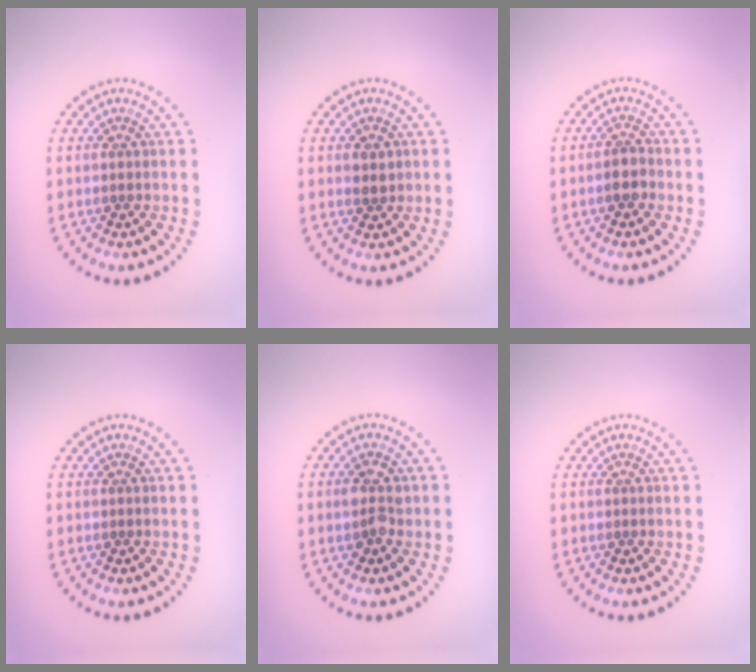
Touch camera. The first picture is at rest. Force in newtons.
{"total": 1.6, "press": 1.6, "slide": 0.3}
{"total": 1.9, "press": 1.8, "slide": 0.8}
{"total": 0.0}
{"total": 2.1, "press": 2.1, "slide": 0.1}
{"total": 0.0}